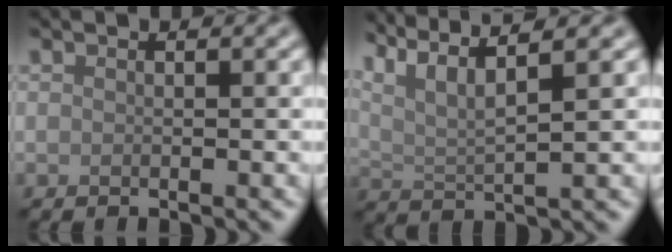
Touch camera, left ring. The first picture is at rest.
{"total": 7.3, "force": [5.2, 1.6, 4.8], "torque": [-0.089, 0.021, 0.079]}